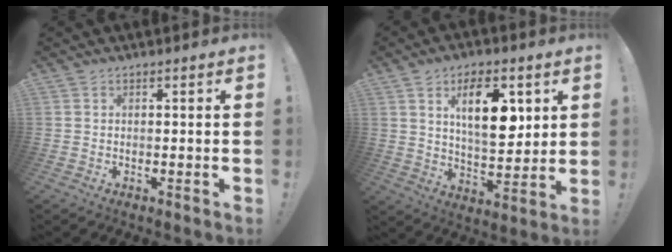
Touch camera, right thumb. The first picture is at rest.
{"total": 15.1, "force": [5.7, 7.3, 11.9], "torque": [-0.164, -0.008, 0.096]}